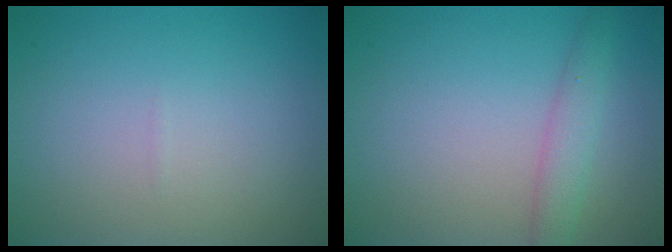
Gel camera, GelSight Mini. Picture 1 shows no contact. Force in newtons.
{"total": 2.4, "press": 2.4, "slide": 0.1}